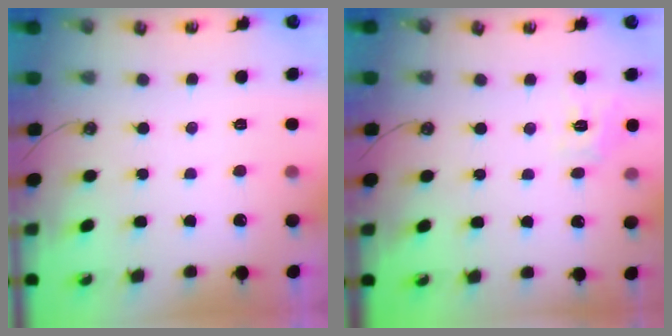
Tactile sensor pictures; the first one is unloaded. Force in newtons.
{"total": 5.5, "press": 5.5, "slide": 0.2}